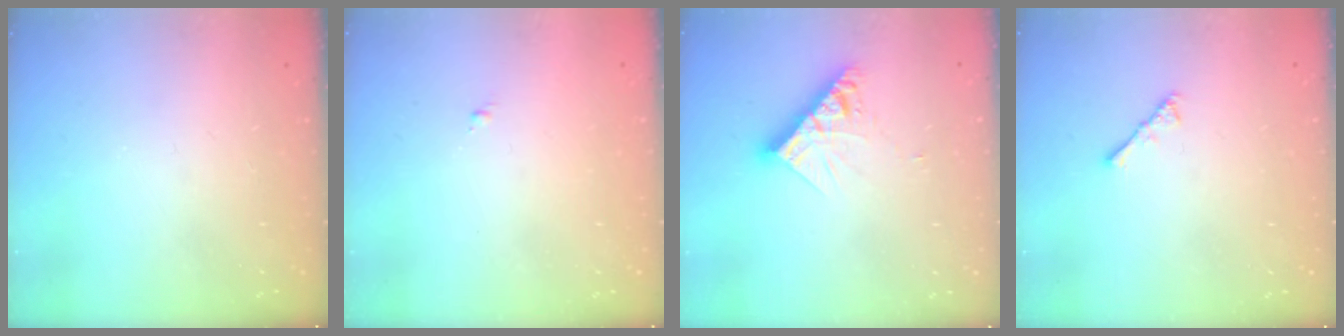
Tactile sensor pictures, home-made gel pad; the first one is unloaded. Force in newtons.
{"total": 0.7, "press": 0.7, "slide": 0.2}
{"total": 10.1, "press": 10.1, "slide": 0.8}
{"total": 2.7, "press": 2.7, "slide": 0.6}